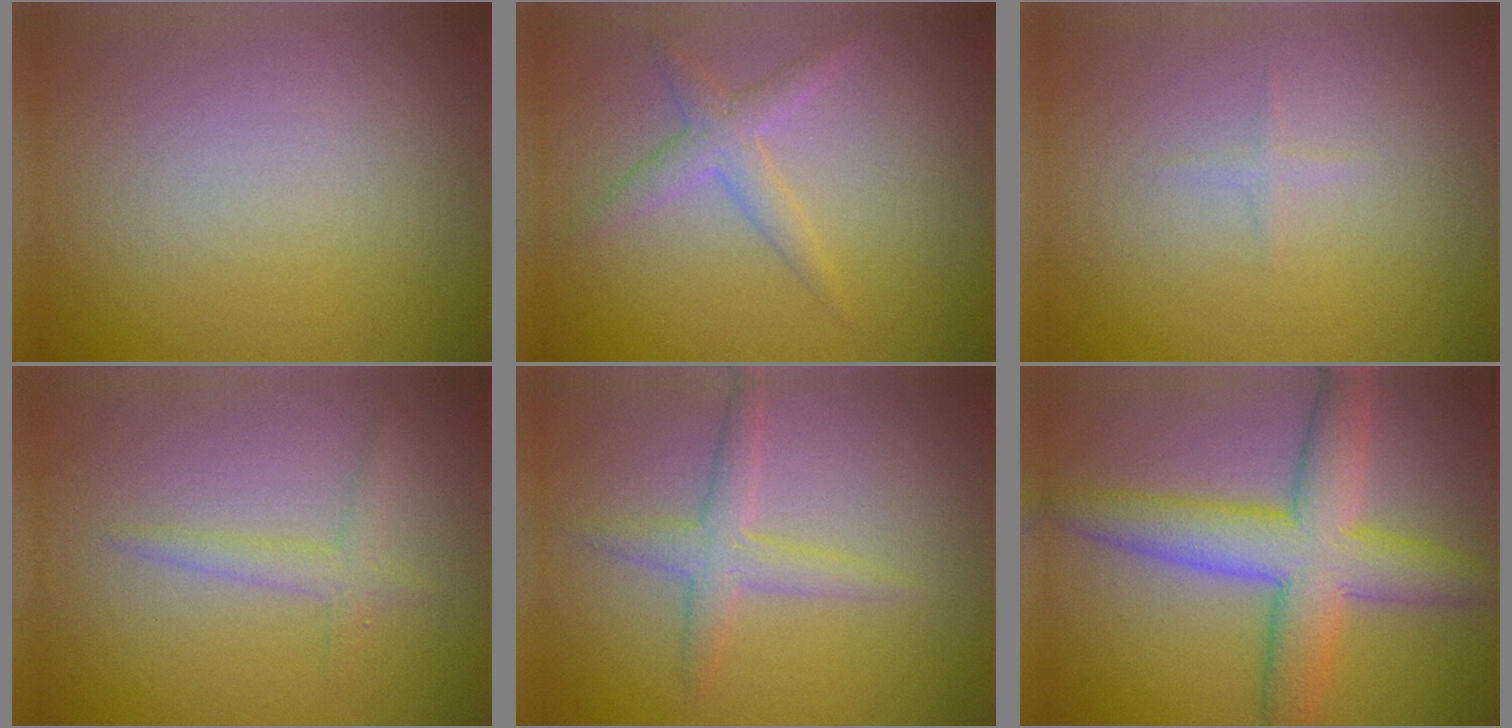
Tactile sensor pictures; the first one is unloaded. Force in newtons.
{"total": 2.2, "press": 2.2, "slide": 0.1}
{"total": 0.6, "press": 0.6, "slide": 0.0}
{"total": 1.6, "press": 1.6, "slide": 0.1}
{"total": 2.4, "press": 2.4, "slide": 0.0}
{"total": 7.4, "press": 7.3, "slide": 0.4}